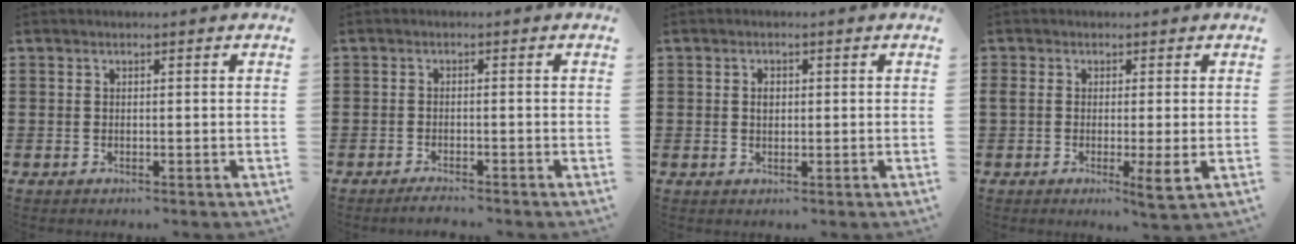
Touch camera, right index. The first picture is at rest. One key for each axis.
{"total": 1.5, "fx": -1.4, "fy": -0.1, "fz": 0.5, "tx": -0.009, "ty": -0.001, "tz": -0.026}
{"total": 1.6, "fx": 0.2, "fy": 0.9, "fz": 1.2, "tx": -0.027, "ty": 0.007, "tz": 0.003}
{"total": 4.0, "fx": -0.5, "fy": 1.0, "fz": 3.9, "tx": -0.075, "ty": -0.006, "tz": -0.010}